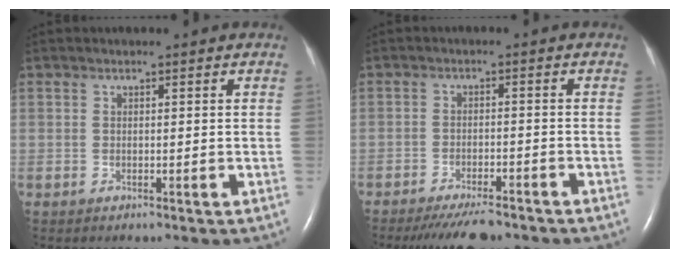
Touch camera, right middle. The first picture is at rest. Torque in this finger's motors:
{"motor_torque": [0.25, -0.23, 0.17, 0.06]}